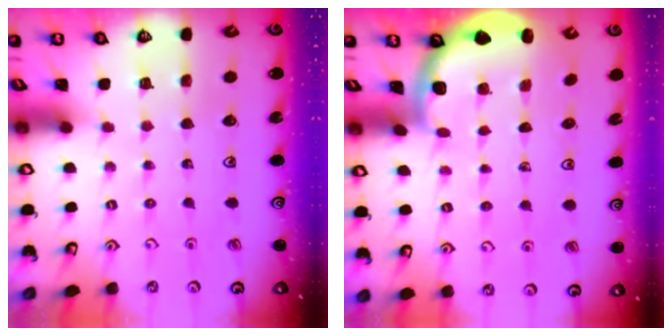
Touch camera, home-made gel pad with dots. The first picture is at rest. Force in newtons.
{"total": 1.7, "press": 1.7, "slide": 0.1}